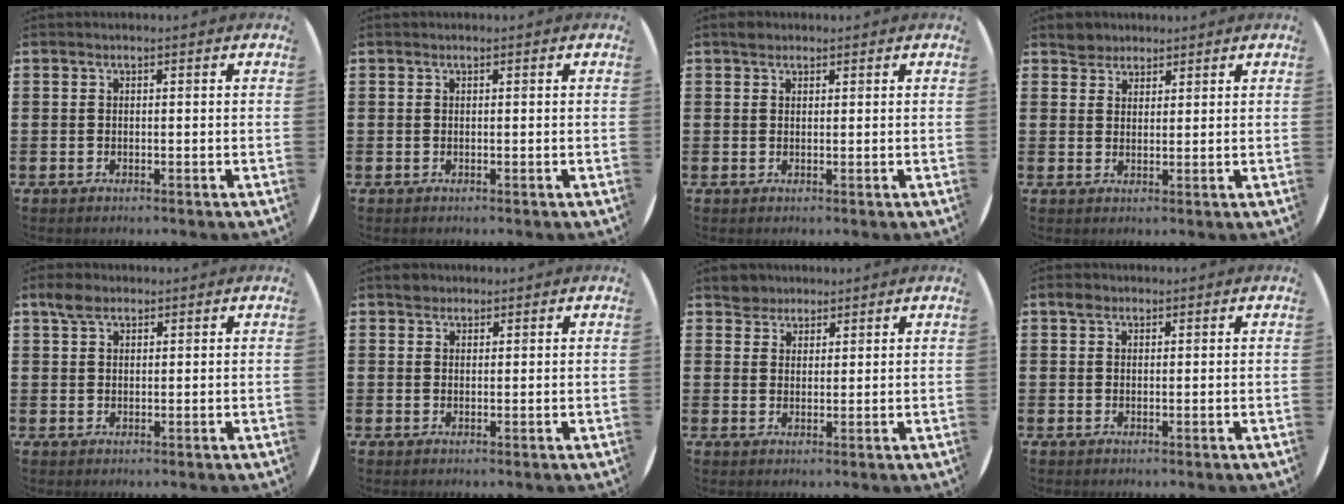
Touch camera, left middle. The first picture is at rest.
{"total": 0.0}
{"total": 1.1, "force": [0.9, 0.5, 0.2], "torque": [0.003, 0.001, 0.016]}
{"total": 2.6, "force": [2.3, 1.1, -0.3], "torque": [0.007, 0.002, 0.046]}
{"total": 2.6, "force": [1.9, 1.3, 1.1], "torque": [-0.017, 0.004, 0.033]}
{"total": 1.4, "force": [1.2, 0.7, 0.1], "torque": [0.006, 0.001, 0.021]}
{"total": 2.8, "force": [2.5, 1.3, -0.4], "torque": [0.008, 0.002, 0.049]}
{"total": 1.3, "force": [1.0, 0.8, 0.3], "torque": [0.001, 0.002, 0.017]}